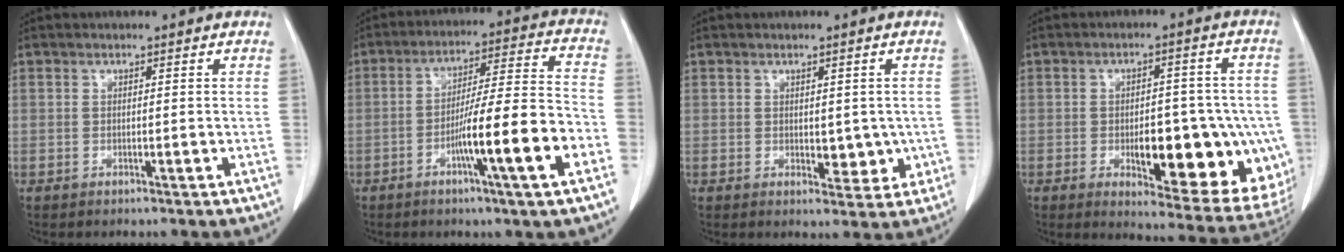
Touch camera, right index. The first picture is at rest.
{"total": 14.0, "force": [-5.3, -0.2, 13.0], "torque": [-0.209, 0.003, -0.085]}
{"total": 4.3, "force": [-0.2, 2.6, 3.4], "torque": [-0.028, -0.006, 0.006]}
{"total": 18.0, "force": [-4.8, 6.5, 16.1], "torque": [-0.128, 0.016, -0.039]}